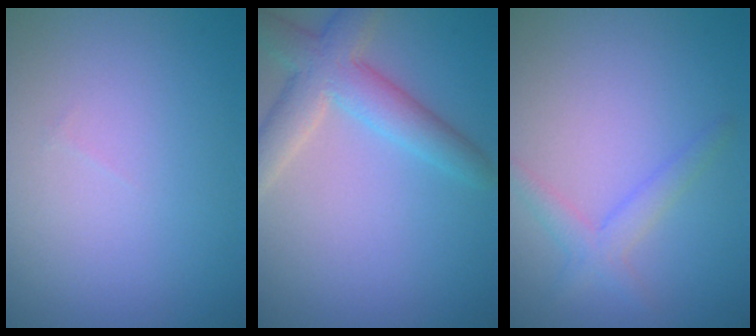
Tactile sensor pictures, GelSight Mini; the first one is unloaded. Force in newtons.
{"total": 5.0, "press": 5.0, "slide": 0.2}
{"total": 2.1, "press": 2.1, "slide": 0.1}